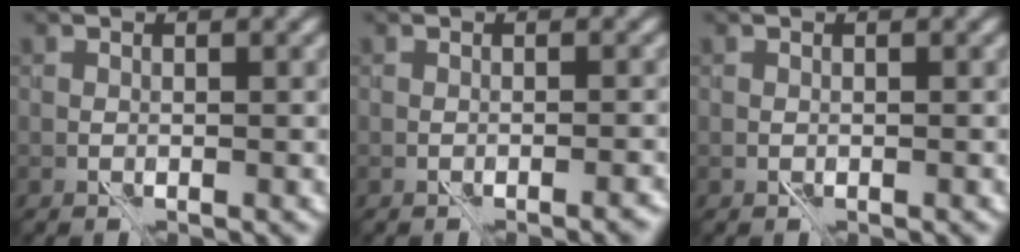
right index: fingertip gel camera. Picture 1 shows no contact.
{"total": 1.6, "force": [-1.4, 0.3, 0.7], "torque": [-0.006, -0.003, -0.017]}
{"total": 0.0}